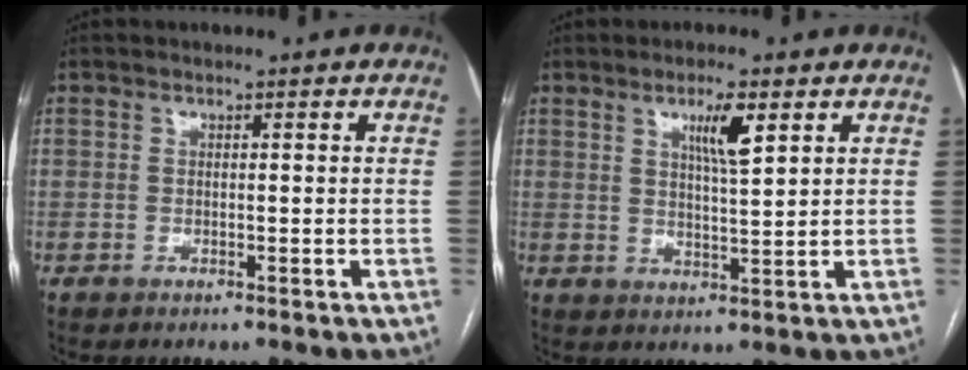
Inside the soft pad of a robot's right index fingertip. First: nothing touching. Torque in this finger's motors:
{"motor_torque": [0.56, 0.54, 0.15, 0.06]}